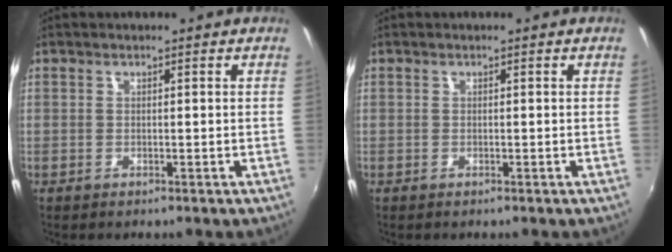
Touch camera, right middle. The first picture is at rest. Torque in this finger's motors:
{"motor_torque": [0.41, -0.80, 0.11, 0.00]}